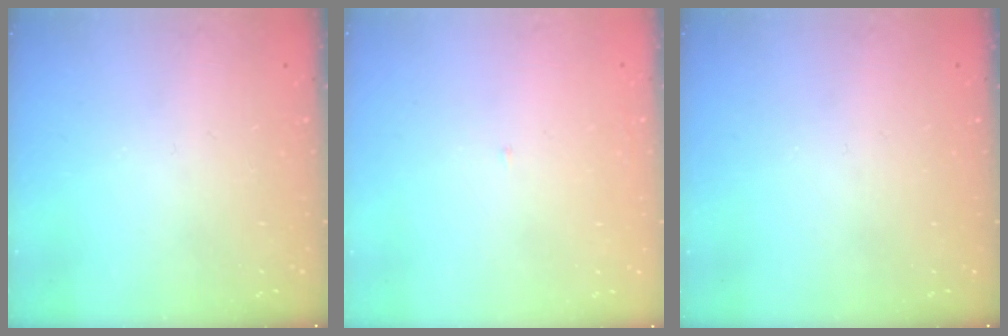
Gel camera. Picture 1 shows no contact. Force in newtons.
{"total": 2.0, "press": 2.0, "slide": 0.2}
{"total": 0.0}